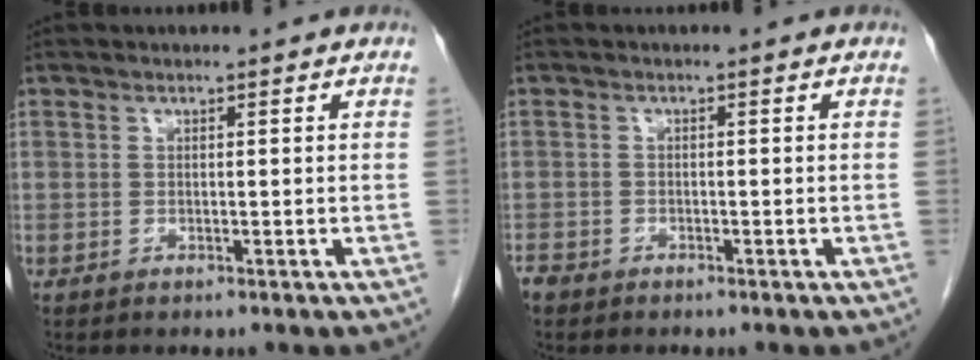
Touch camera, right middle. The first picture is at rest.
{"total": 1.9, "force": [-1.5, 1.1, 0.4], "torque": [-0.009, 0.000, -0.027]}